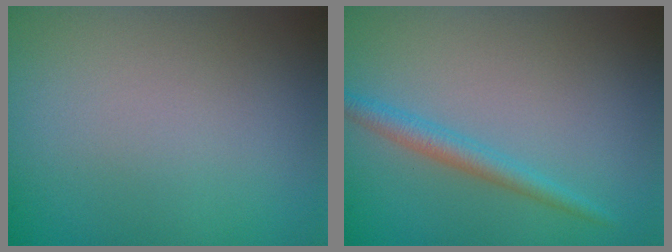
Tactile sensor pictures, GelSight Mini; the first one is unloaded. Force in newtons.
{"total": 2.0, "press": 2.0, "slide": 0.1}